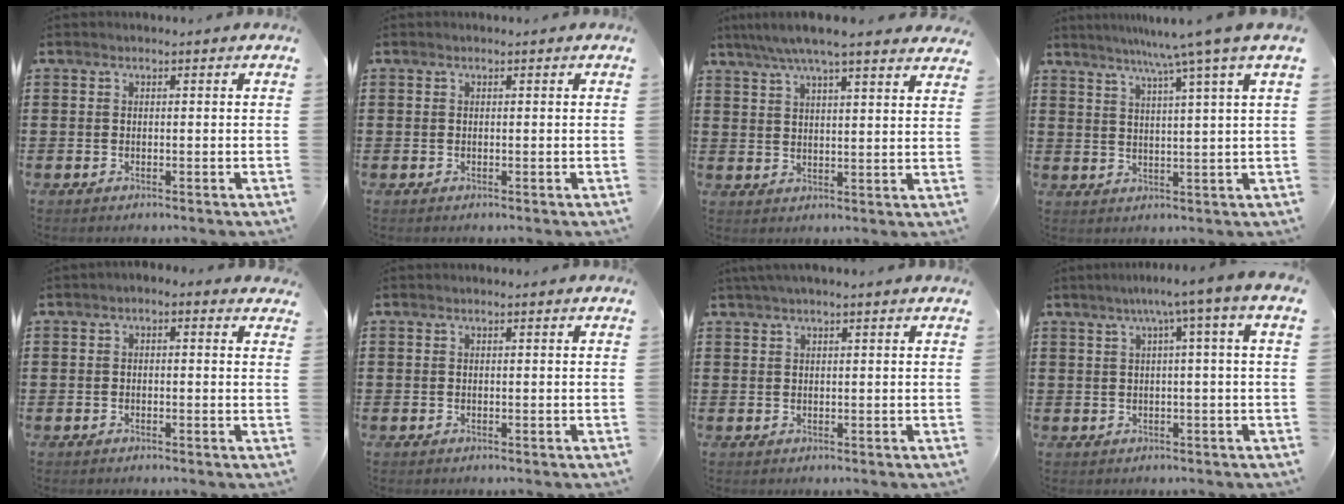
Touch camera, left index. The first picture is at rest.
{"total": 0.0}
{"total": 6.2, "force": [5.3, 0.0, 3.3], "torque": [-0.079, -0.015, 0.092]}
{"total": 7.1, "force": [5.0, -1.7, 4.7], "torque": [-0.104, -0.018, 0.079]}
{"total": 1.0, "force": [-0.5, 0.5, 0.7], "torque": [-0.014, 0.004, -0.013]}
{"total": 0.0}
{"total": 1.5, "force": [1.1, -0.1, 1.0], "torque": [-0.020, 0.001, 0.021]}
{"total": 4.3, "force": [1.0, -1.0, 4.1], "torque": [-0.079, -0.004, 0.010]}